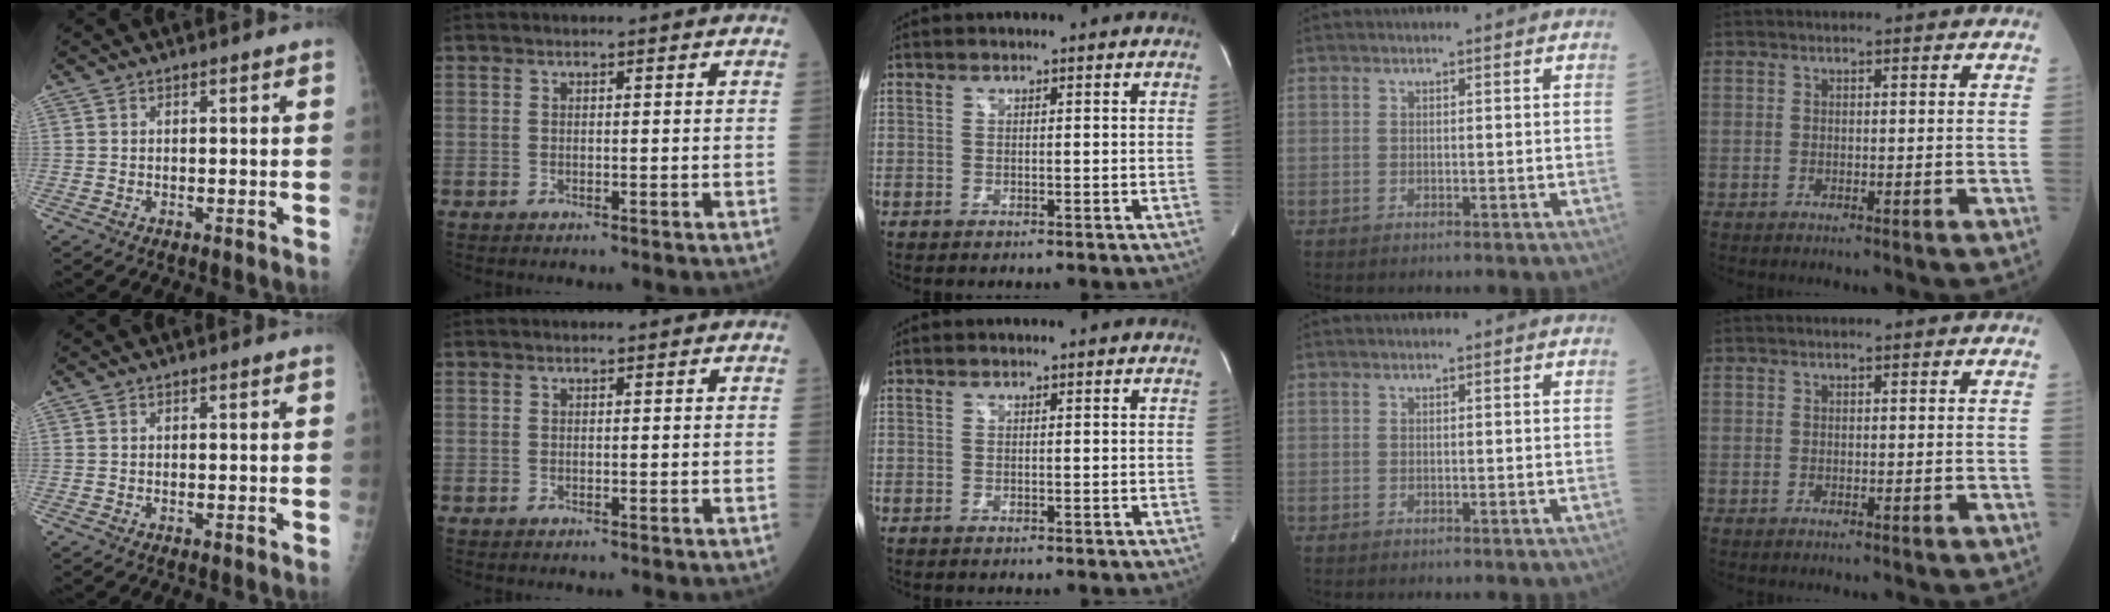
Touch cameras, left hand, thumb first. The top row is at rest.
{}